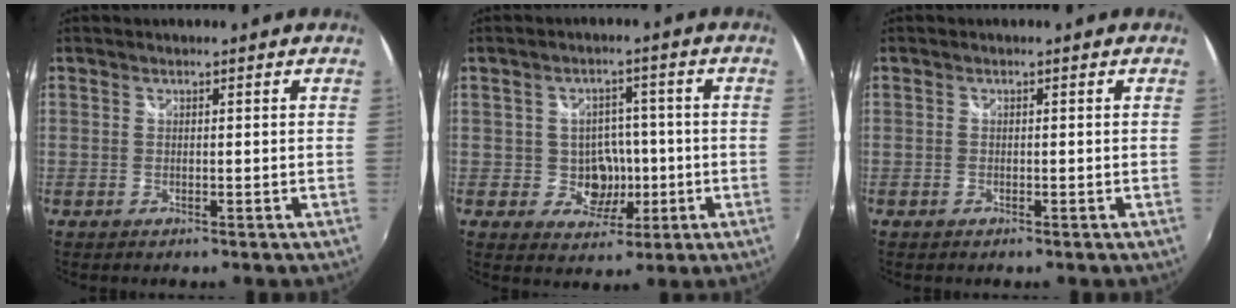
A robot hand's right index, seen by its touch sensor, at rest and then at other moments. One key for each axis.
{"total": 5.9, "fx": -1.0, "fy": 5.5, "fz": 2.0, "tx": -0.045, "ty": 0.012, "tz": -0.001}
{"total": 0.6, "fx": -0.4, "fy": 0.4, "fz": 0.1, "tx": -0.002, "ty": -0.002, "tz": -0.010}